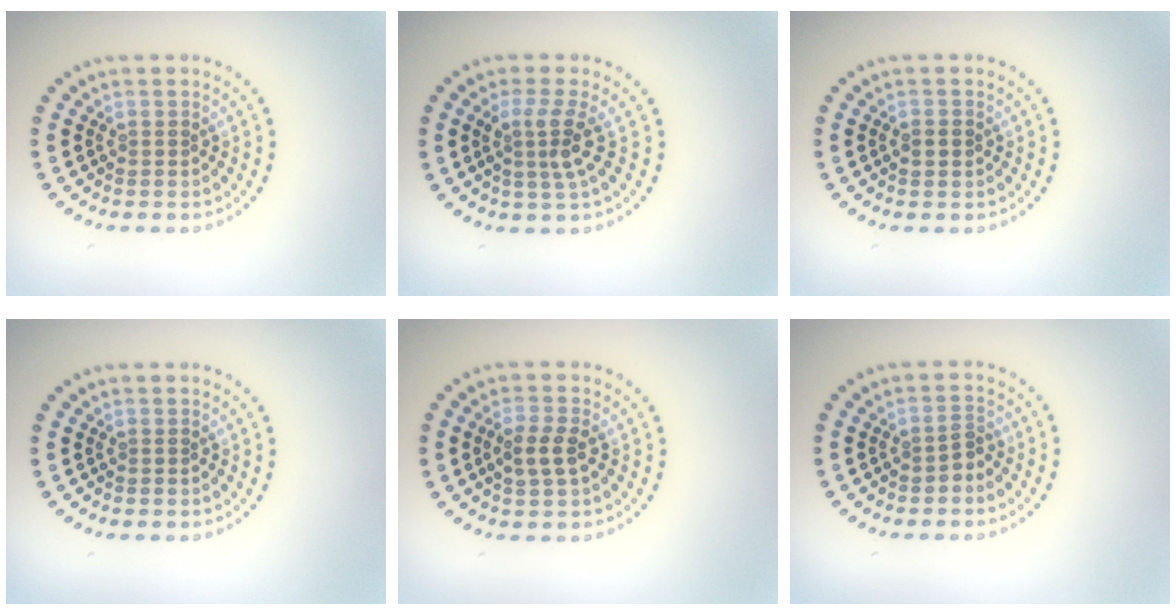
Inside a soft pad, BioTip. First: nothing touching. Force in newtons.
{"total": 2.7, "press": 1.9, "slide": 1.8}
{"total": 1.7, "press": 1.7, "slide": 0.0}
{"total": 0.0}
{"total": 2.3, "press": 2.3, "slide": 0.5}
{"total": 1.4, "press": 1.2, "slide": 0.7}